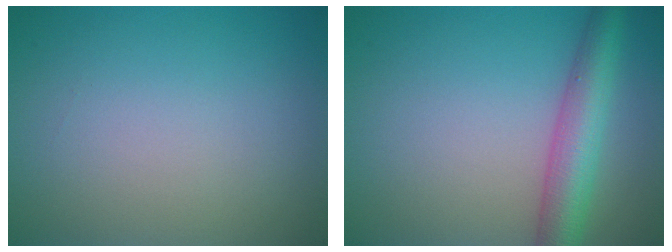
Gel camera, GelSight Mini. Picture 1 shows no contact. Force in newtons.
{"total": 5.2, "press": 5.2, "slide": 0.1}